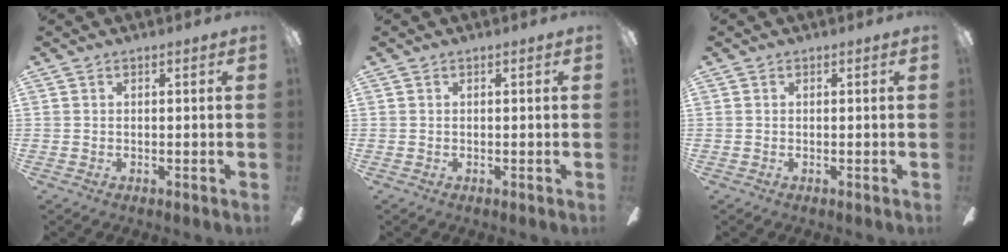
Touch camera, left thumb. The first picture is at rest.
{"total": 0.0}
{"total": 0.0}